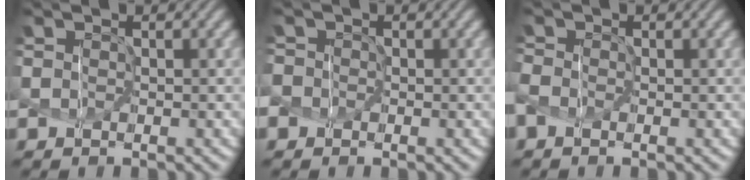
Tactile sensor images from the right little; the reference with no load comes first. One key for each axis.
{"total": 3.3, "fx": -1.4, "fy": 2.9, "fz": 0.8, "tx": -0.033, "ty": 0.009, "tz": -0.043}
{"total": 1.3, "fx": -1.2, "fy": -0.2, "fz": 0.1, "tx": -0.026, "ty": -0.009, "tz": -0.008}